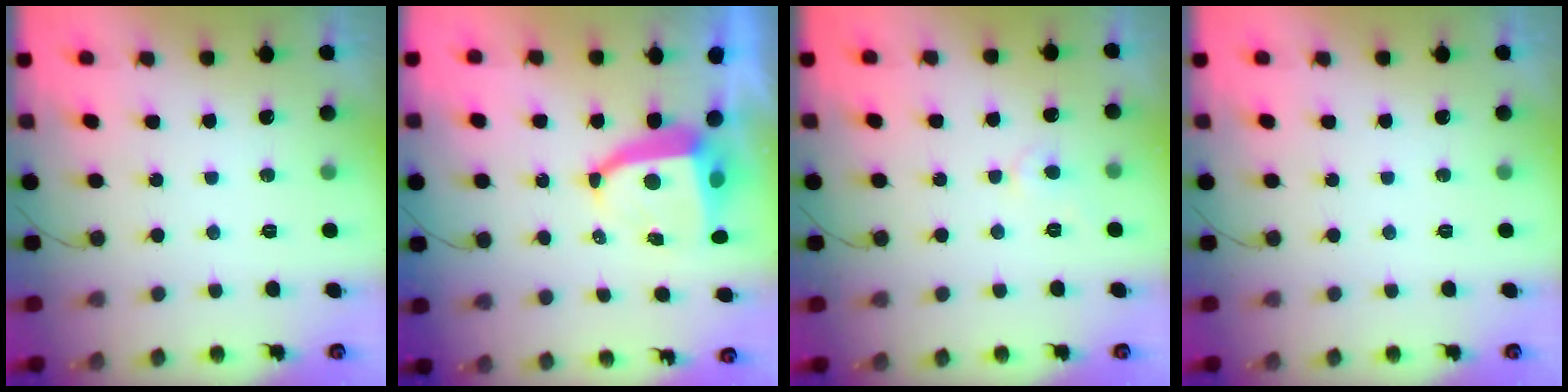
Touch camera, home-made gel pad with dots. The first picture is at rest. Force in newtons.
{"total": 8.5, "press": 8.4, "slide": 1.1}
{"total": 3.6, "press": 3.5, "slide": 0.3}
{"total": 0.0}